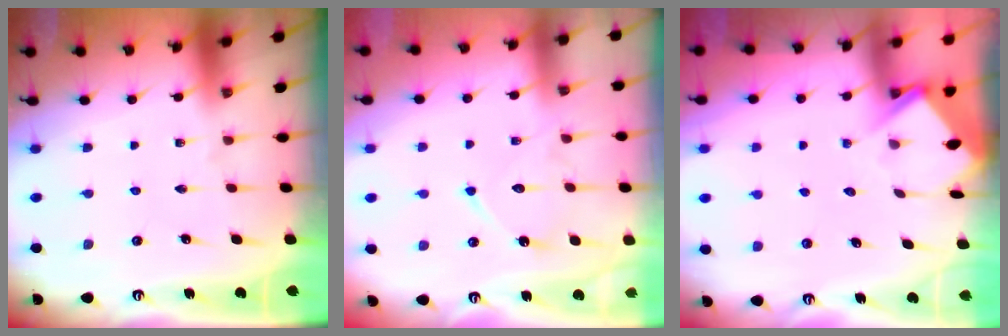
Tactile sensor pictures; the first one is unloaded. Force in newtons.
{"total": 11.6, "press": 11.6, "slide": 0.6}
{"total": 3.9, "press": 3.9, "slide": 0.4}